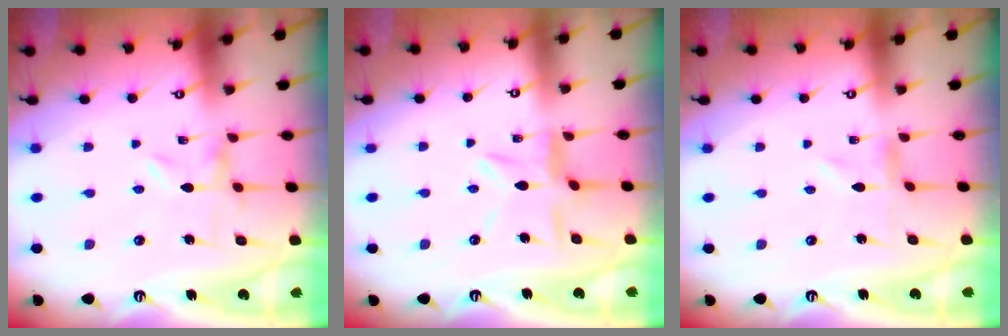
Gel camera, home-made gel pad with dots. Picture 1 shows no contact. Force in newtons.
{"total": 6.6, "press": 6.6, "slide": 0.7}
{"total": 0.0}